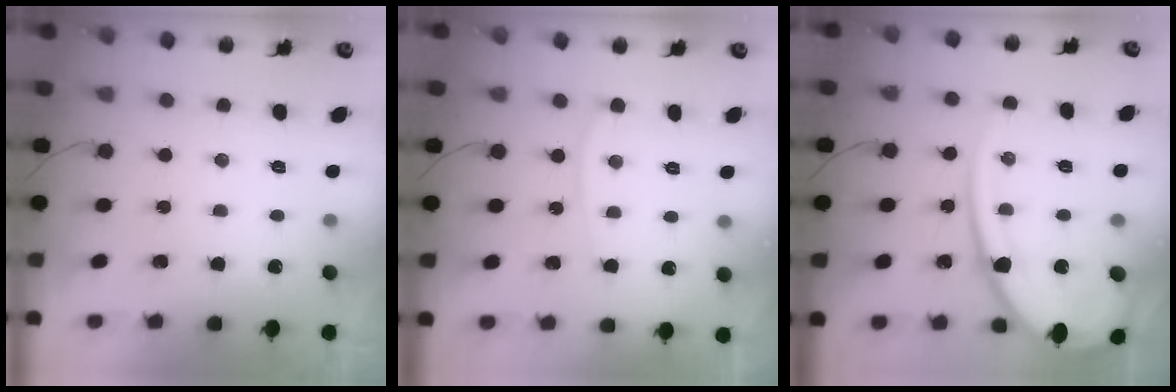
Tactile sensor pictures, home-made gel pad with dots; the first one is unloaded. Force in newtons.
{"total": 6.1, "press": 6.1, "slide": 0.8}
{"total": 16.6, "press": 16.5, "slide": 2.1}